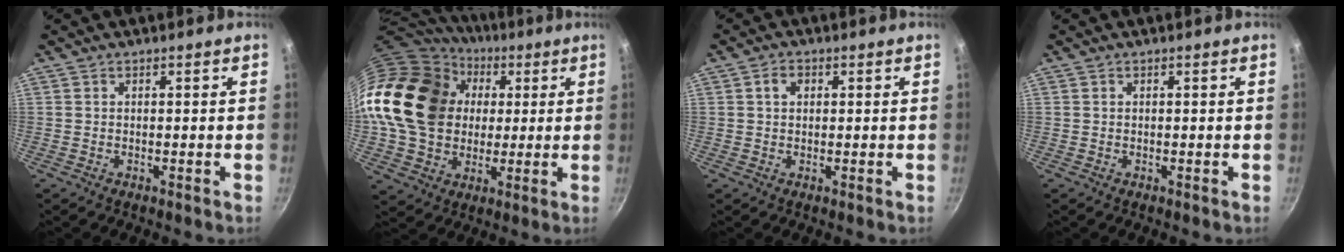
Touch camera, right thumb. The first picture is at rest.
{"total": 25.4, "force": [3.5, 20.3, 14.8], "torque": [-0.267, 0.036, 0.065]}
{"total": 2.4, "force": [0.6, 1.8, 1.4], "torque": [-0.017, 0.003, 0.008]}
{"total": 0.0}